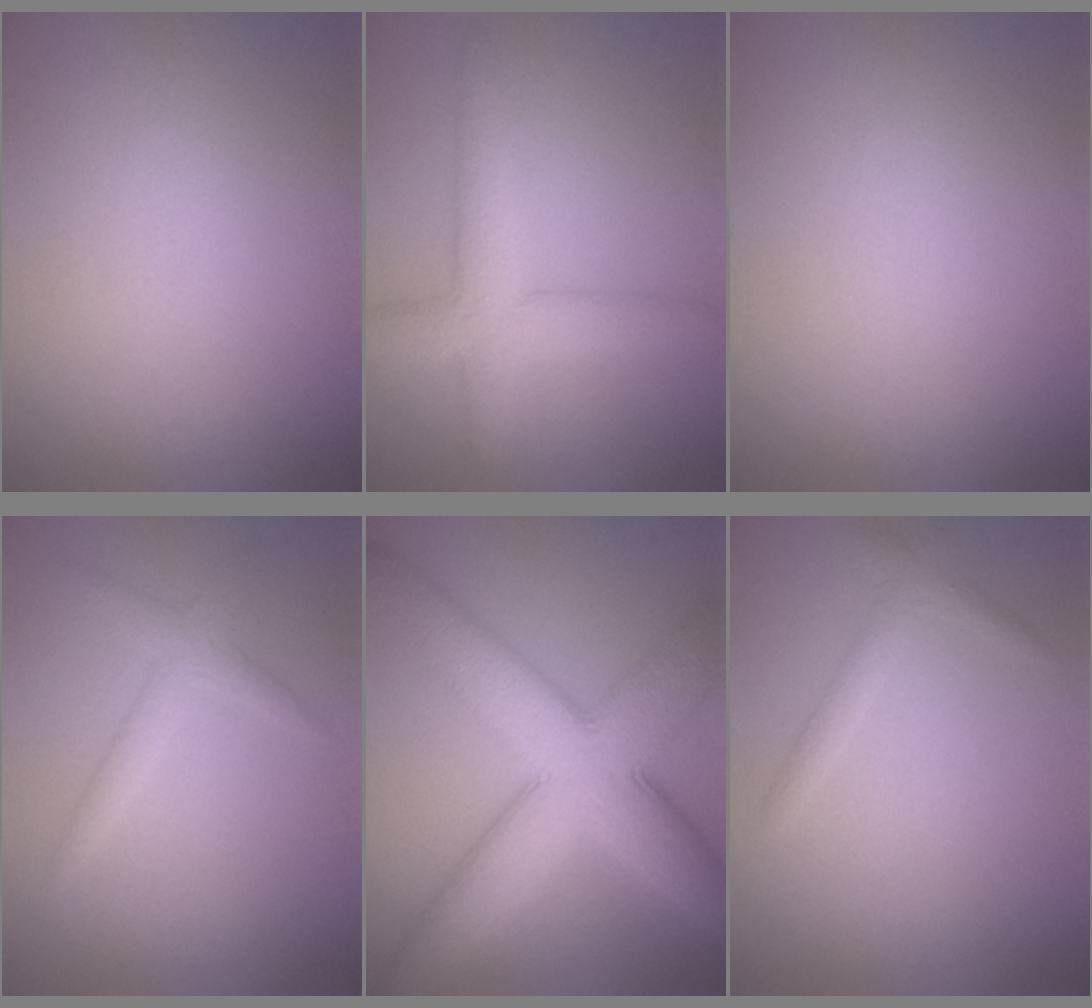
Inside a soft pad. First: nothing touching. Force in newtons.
{"total": 4.5, "press": 4.5, "slide": 0.2}
{"total": 0.0}
{"total": 1.8, "press": 1.8, "slide": 0.1}
{"total": 11.2, "press": 11.2, "slide": 0.2}
{"total": 1.5, "press": 1.4, "slide": 0.1}